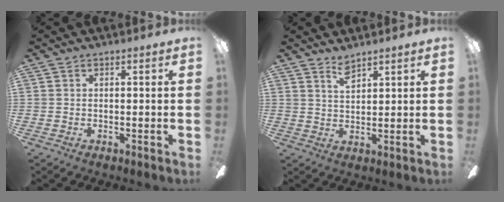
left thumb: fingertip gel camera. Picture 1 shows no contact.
{"total": 4.0, "force": [3.5, 1.0, 1.7], "torque": [-0.033, -0.014, 0.062]}